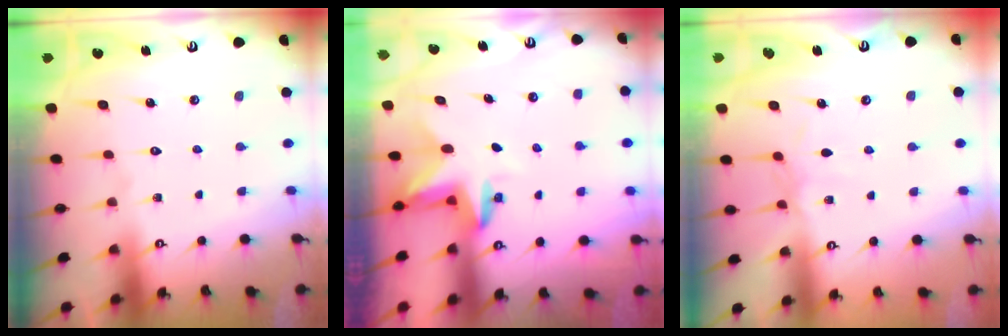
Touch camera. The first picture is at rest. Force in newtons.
{"total": 3.3, "press": 3.3, "slide": 0.1}
{"total": 1.7, "press": 1.6, "slide": 0.4}